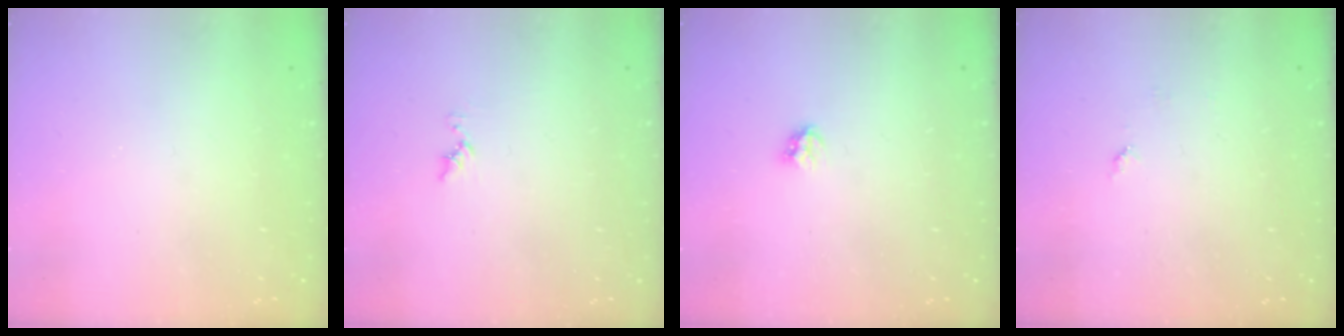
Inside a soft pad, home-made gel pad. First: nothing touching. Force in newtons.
{"total": 5.6, "press": 5.6, "slide": 0.5}
{"total": 2.8, "press": 2.8, "slide": 0.5}
{"total": 4.3, "press": 4.3, "slide": 0.5}